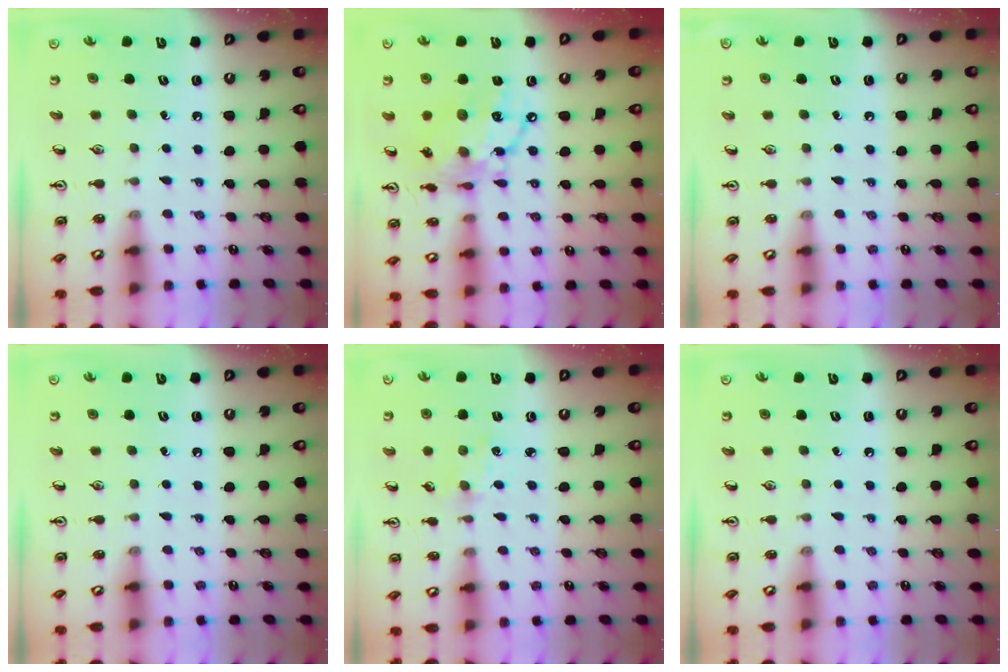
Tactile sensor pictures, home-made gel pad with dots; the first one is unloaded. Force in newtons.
{"total": 16.2, "press": 16.2, "slide": 1.4}
{"total": 0.0}
{"total": 0.0}
{"total": 1.9, "press": 1.9, "slide": 0.3}
{"total": 0.0}